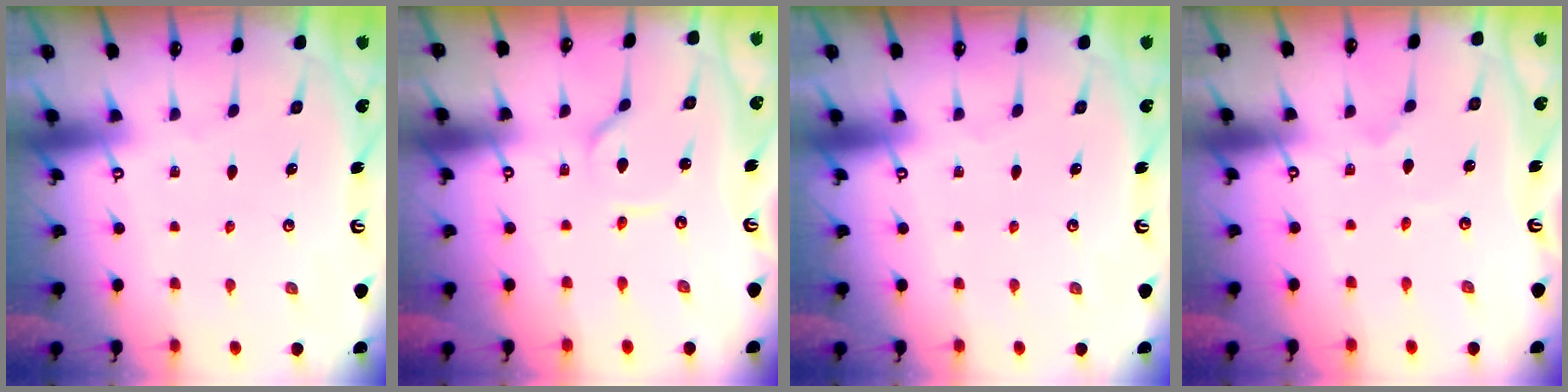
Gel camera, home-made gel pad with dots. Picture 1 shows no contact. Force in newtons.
{"total": 1.3, "press": 1.2, "slide": 0.1}
{"total": 0.0}
{"total": 2.1, "press": 2.1, "slide": 0.1}